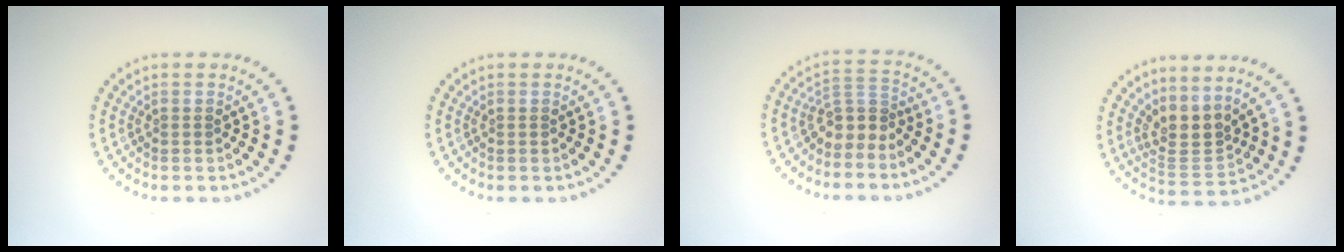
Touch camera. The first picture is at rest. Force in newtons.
{"total": 0.0}
{"total": 2.5, "press": 1.7, "slide": 1.9}
{"total": 3.1, "press": 2.2, "slide": 2.1}